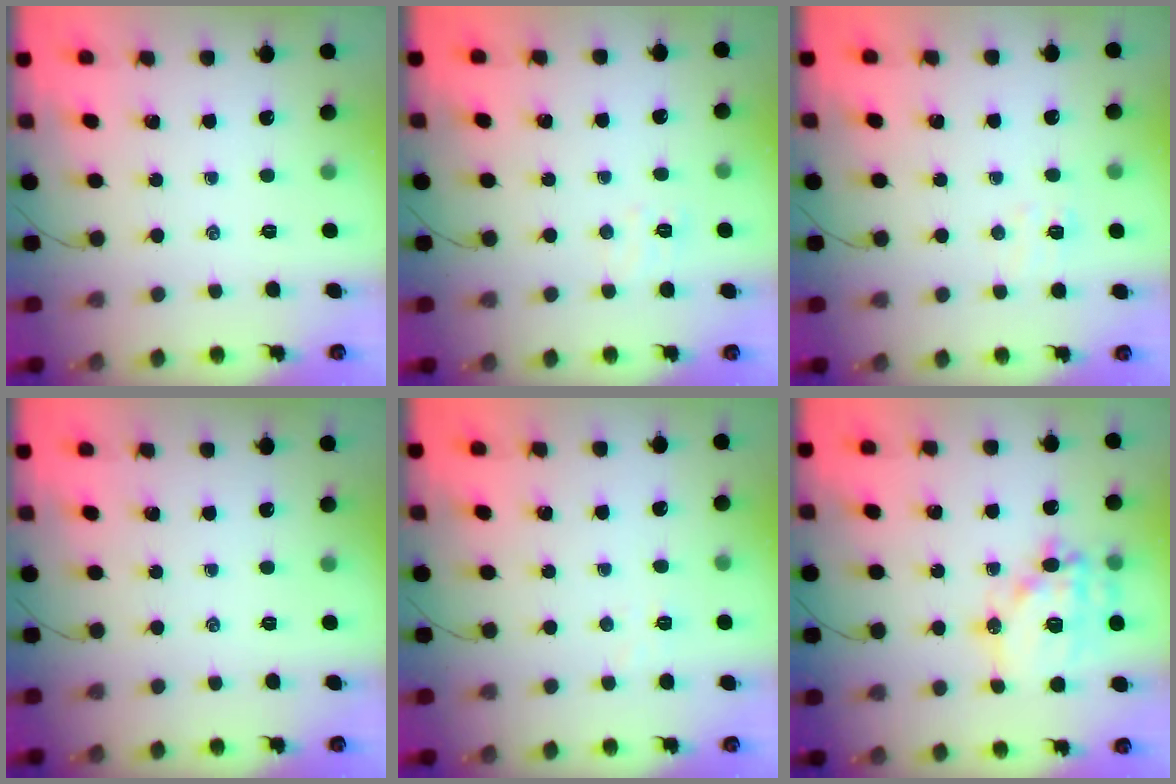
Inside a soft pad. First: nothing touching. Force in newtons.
{"total": 5.3, "press": 5.1, "slide": 1.1}
{"total": 5.0, "press": 4.9, "slide": 1.1}
{"total": 0.0}
{"total": 2.5, "press": 2.4, "slide": 0.6}
{"total": 17.3, "press": 16.9, "slide": 3.5}